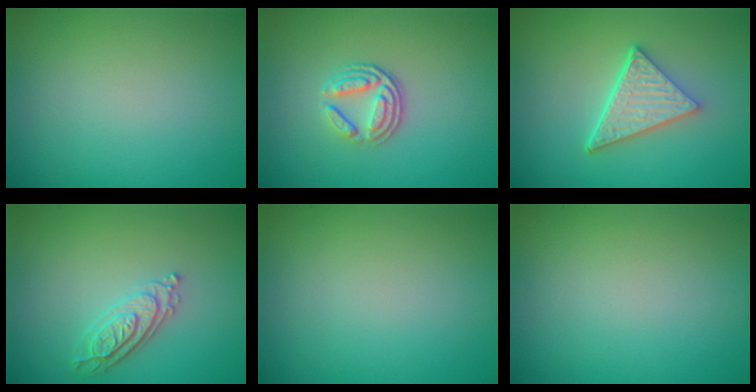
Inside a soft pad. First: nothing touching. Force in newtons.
{"total": 3.4, "press": 2.5, "slide": 2.3}
{"total": 4.9, "press": 3.5, "slide": 3.5}
{"total": 2.9, "press": 2.7, "slide": 1.0}
{"total": 0.0}
{"total": 0.0}